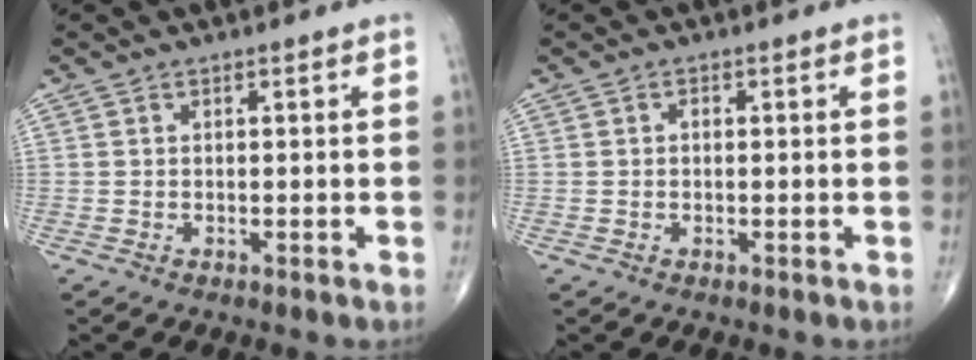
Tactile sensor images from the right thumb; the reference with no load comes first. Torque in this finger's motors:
{"motor_torque": [-0.27, 0.71, 0.30, 0.18, 0.02]}